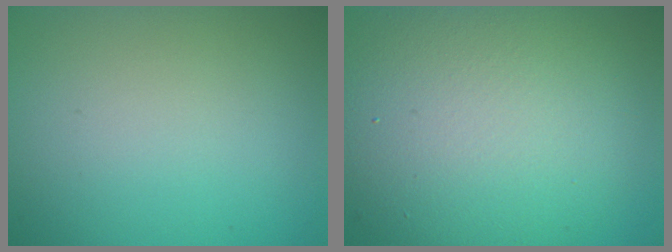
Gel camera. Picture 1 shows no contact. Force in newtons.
{"total": 11.0, "press": 11.0, "slide": 0.8}